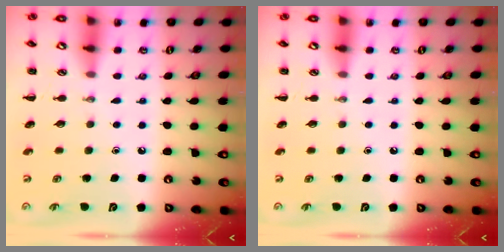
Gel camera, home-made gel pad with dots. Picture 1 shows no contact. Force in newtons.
{"total": 0.0}